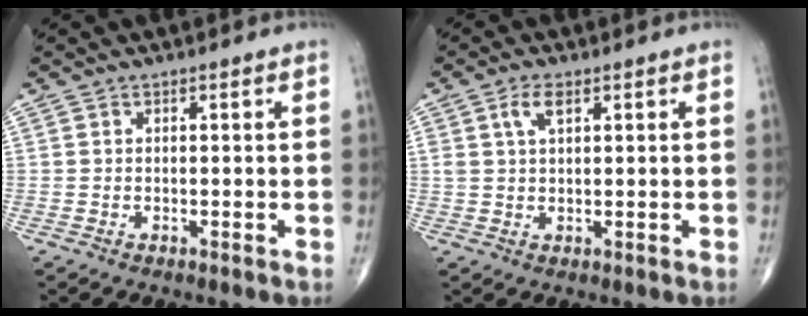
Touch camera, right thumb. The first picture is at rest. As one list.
[{"total": 3.5, "force": [1.6, 1.6, 2.7], "torque": [-0.053, 0.002, 0.034]}]